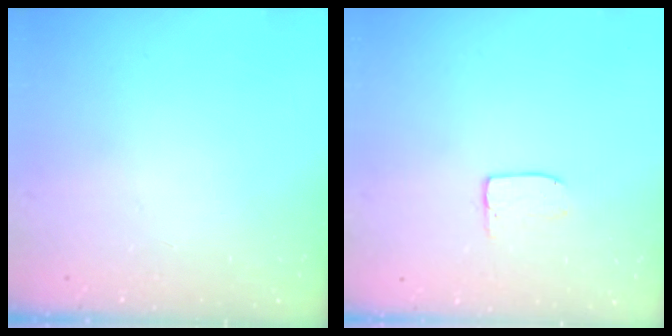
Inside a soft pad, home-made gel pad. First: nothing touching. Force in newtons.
{"total": 5.2, "press": 5.2, "slide": 0.4}